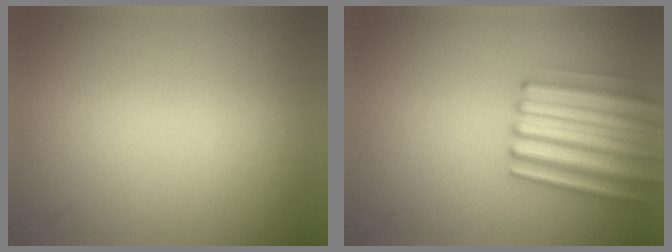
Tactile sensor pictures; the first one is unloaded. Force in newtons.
{"total": 4.7}